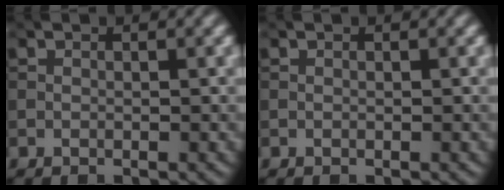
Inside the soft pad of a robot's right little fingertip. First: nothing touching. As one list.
[{"total": 0.0}]